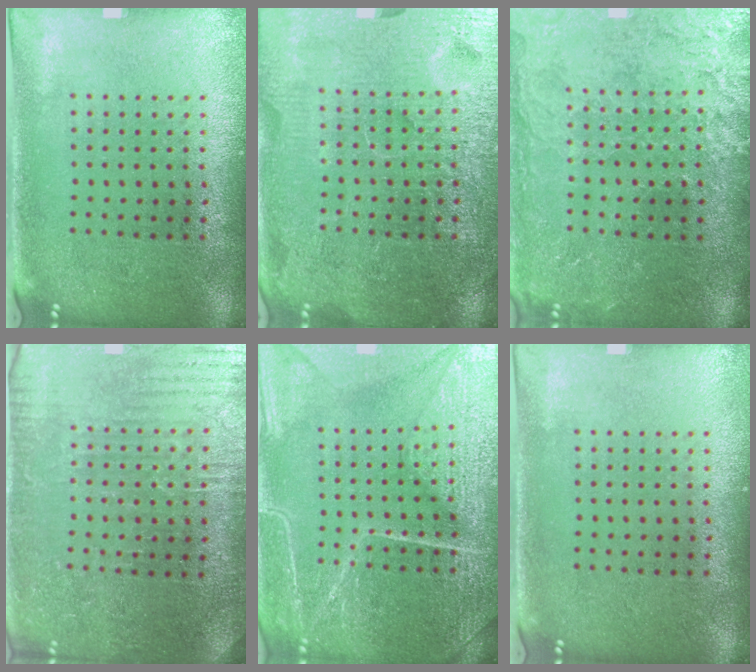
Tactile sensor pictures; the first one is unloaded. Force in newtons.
{"total": 7.0, "press": 7.0, "slide": 0.8}
{"total": 3.8, "press": 3.4, "slide": 1.7}
{"total": 3.7, "press": 3.6, "slide": 0.9}
{"total": 7.0, "press": 7.0, "slide": 0.8}
{"total": 0.0}